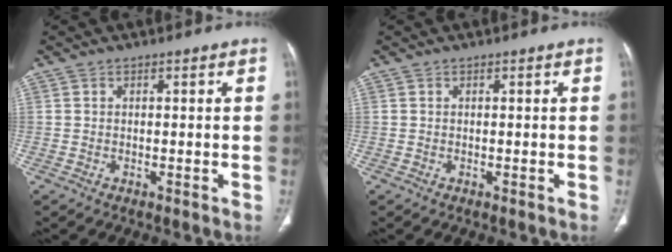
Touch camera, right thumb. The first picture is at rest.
{"total": 0.0}